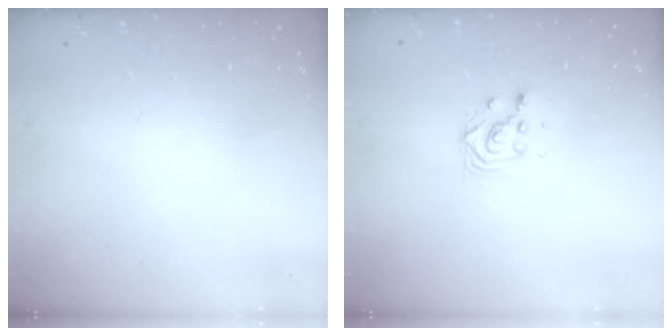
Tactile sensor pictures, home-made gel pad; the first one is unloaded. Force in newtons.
{"total": 3.7, "press": 3.7, "slide": 0.2}